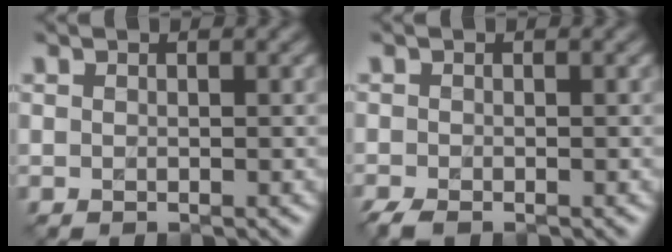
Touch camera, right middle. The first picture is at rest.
{"total": 1.9, "force": [-1.5, 0.6, 1.0], "torque": [-0.025, -0.010, -0.030]}